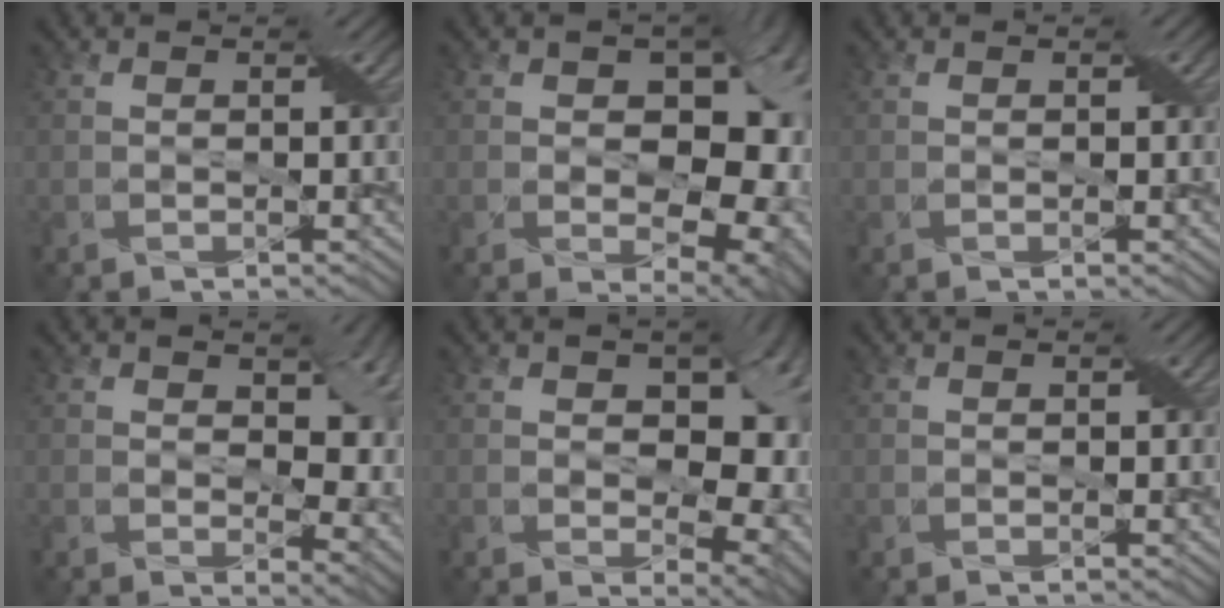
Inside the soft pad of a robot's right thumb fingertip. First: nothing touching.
{"total": 14.2, "force": [0.6, 9.8, 10.3], "torque": [-0.102, -0.004, 0.016]}
{"total": 0.6, "force": [0.0, 0.4, 0.5], "torque": [-0.006, -0.001, 0.000]}
{"total": 8.9, "force": [1.8, 5.0, 7.1], "torque": [-0.106, -0.012, 0.029]}
{"total": 10.9, "force": [0.9, 7.0, 8.3], "torque": [-0.095, -0.010, 0.024]}
{"total": 0.6, "force": [0.0, 0.3, 0.4], "torque": [-0.005, -0.001, 0.001]}